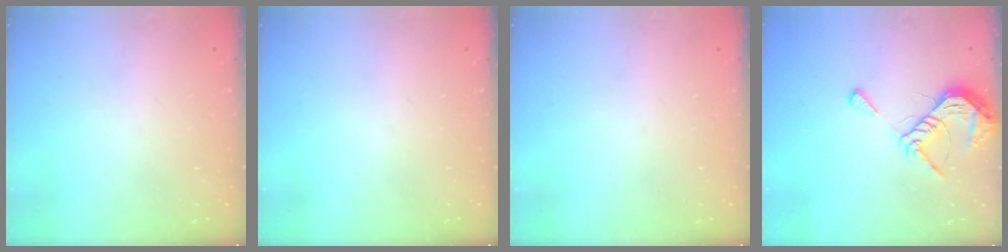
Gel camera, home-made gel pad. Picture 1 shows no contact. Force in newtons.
{"total": 0.0}
{"total": 0.0}
{"total": 8.5, "press": 8.5, "slide": 1.0}